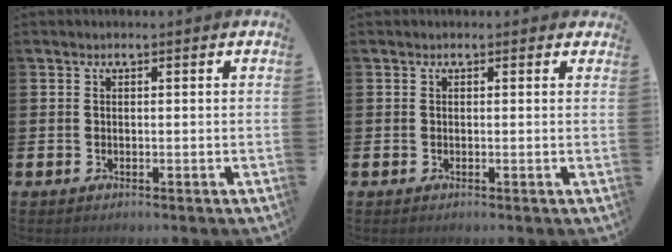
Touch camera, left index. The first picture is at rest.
{"total": 0.0}